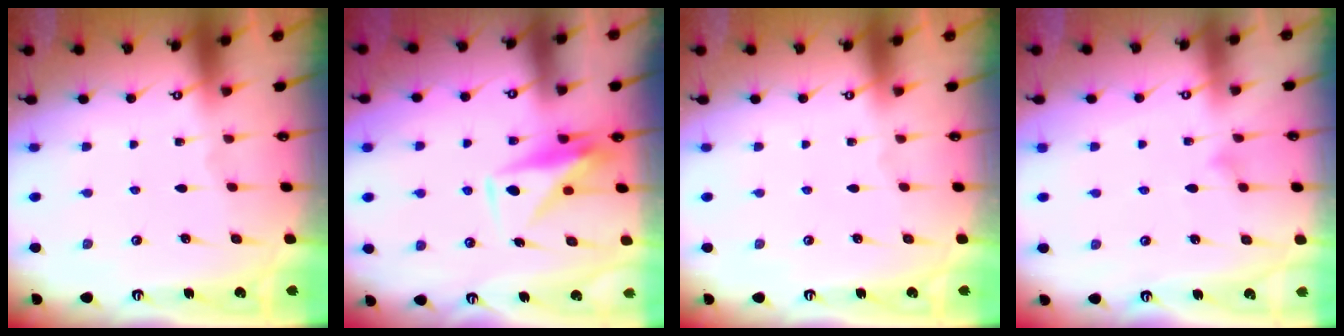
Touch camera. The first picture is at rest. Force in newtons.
{"total": 9.3, "press": 9.2, "slide": 1.4}
{"total": 0.0}
{"total": 6.6, "press": 6.6, "slide": 0.3}